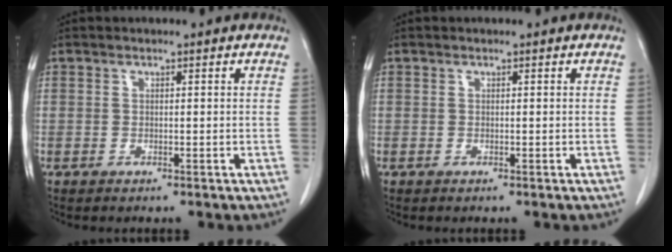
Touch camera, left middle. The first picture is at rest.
{"total": 0.0}